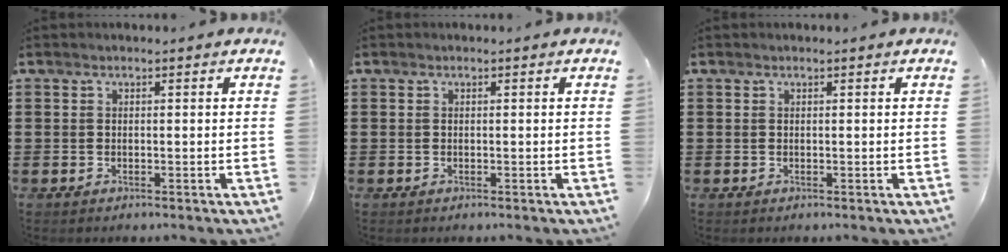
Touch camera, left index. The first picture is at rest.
{"total": 0.0}
{"total": 0.0}